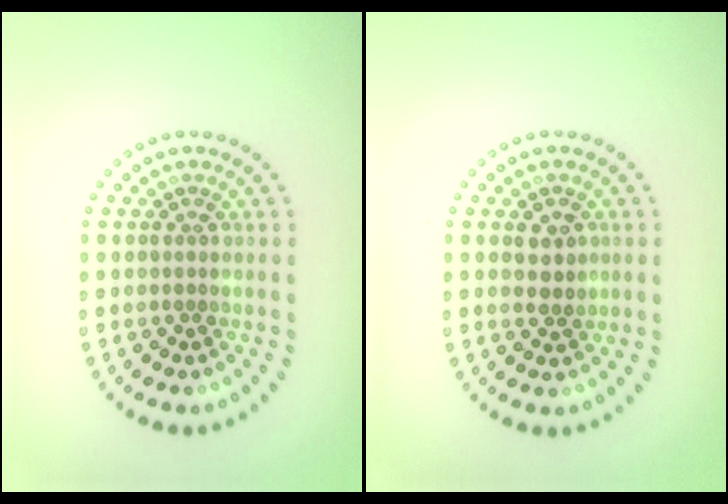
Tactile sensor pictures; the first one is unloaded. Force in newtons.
{"total": 1.9, "press": 1.9, "slide": 0.4}